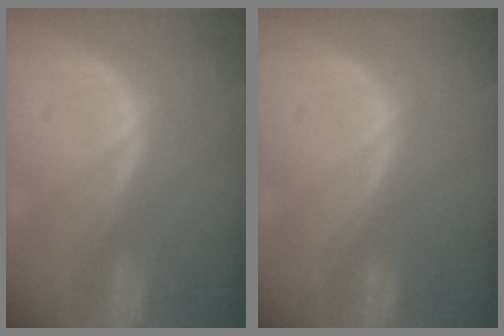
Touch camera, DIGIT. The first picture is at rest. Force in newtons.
{"total": 0.0}